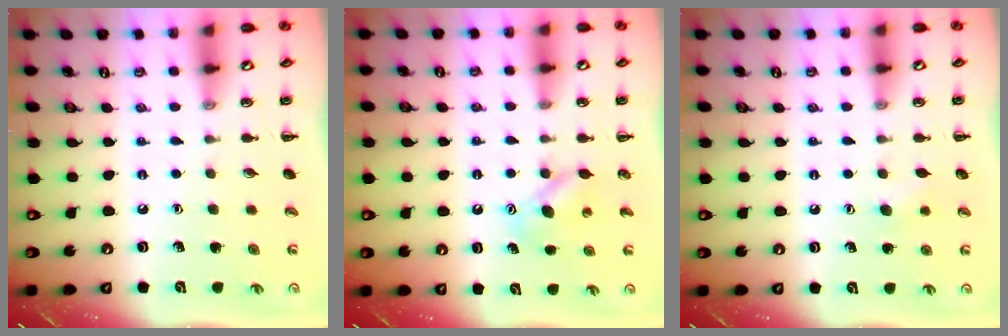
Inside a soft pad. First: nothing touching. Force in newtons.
{"total": 5.2, "press": 5.1, "slide": 0.9}
{"total": 5.0, "press": 4.9, "slide": 1.3}